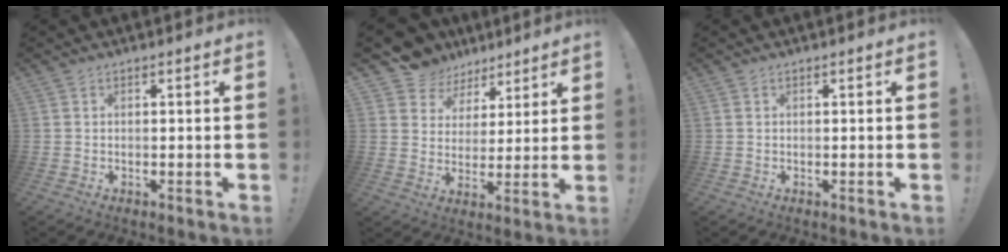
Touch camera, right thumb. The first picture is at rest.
{"total": 7.9, "force": [4.9, 6.2, 0.9], "torque": [-0.021, -0.041, 0.100]}
{"total": 0.0}